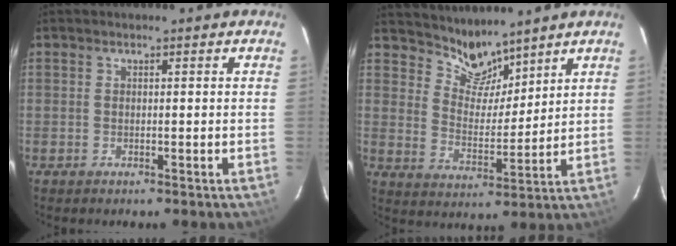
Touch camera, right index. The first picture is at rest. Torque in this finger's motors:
{"motor_torque": [-0.36, 0.41, -0.06, -0.02]}